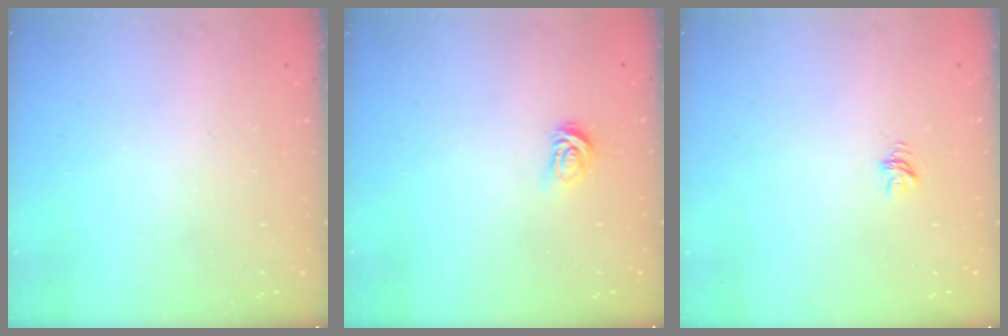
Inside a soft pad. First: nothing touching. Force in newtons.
{"total": 3.1, "press": 3.1, "slide": 0.4}
{"total": 4.3, "press": 4.3, "slide": 0.4}